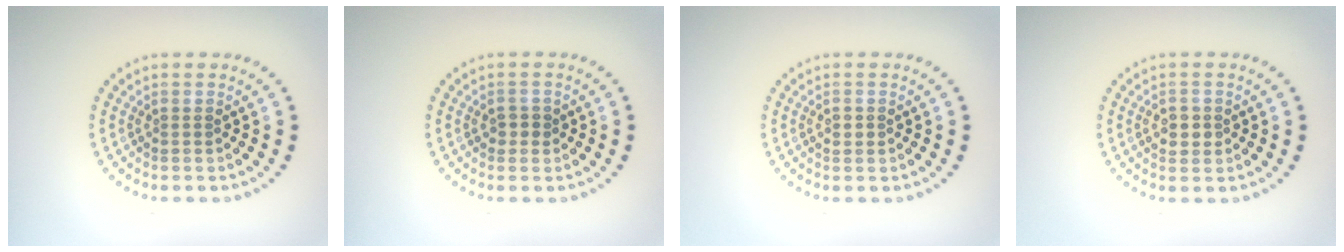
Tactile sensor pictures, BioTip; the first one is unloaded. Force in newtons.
{"total": 1.3, "press": 1.2, "slide": 0.5}
{"total": 1.2, "press": 1.2, "slide": 0.1}
{"total": 1.9, "press": 1.8, "slide": 0.3}